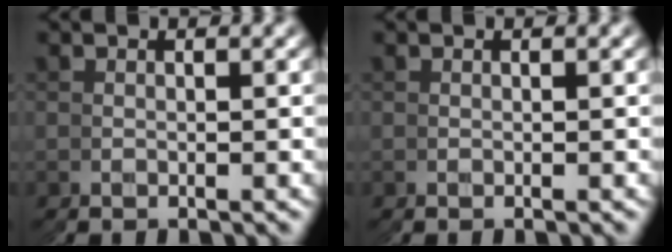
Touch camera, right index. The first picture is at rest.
{"total": 0.0}